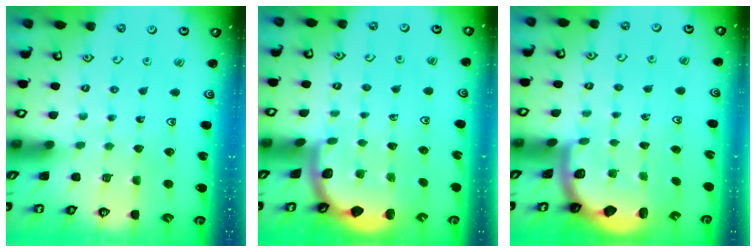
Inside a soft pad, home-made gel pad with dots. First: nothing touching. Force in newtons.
{"total": 1.8, "press": 1.8, "slide": 0.1}
{"total": 1.9, "press": 1.8, "slide": 0.5}